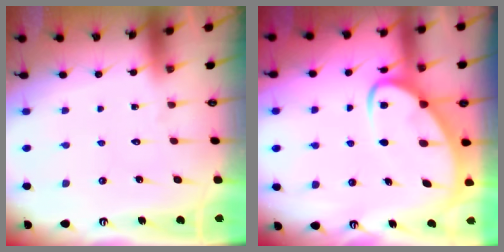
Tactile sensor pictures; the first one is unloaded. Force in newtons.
{"total": 6.7, "press": 6.7, "slide": 0.6}